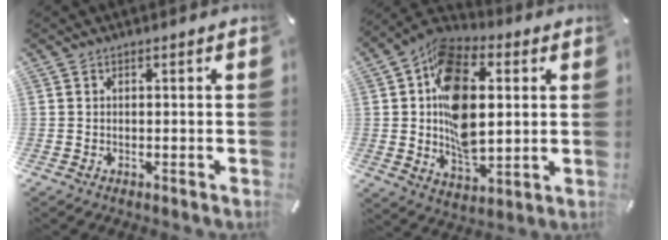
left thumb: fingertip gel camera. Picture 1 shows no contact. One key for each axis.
{"total": 18.2, "fx": 2.9, "fy": 11.8, "fz": 13.6, "tx": -0.244, "ty": 0.000, "tz": 0.052}